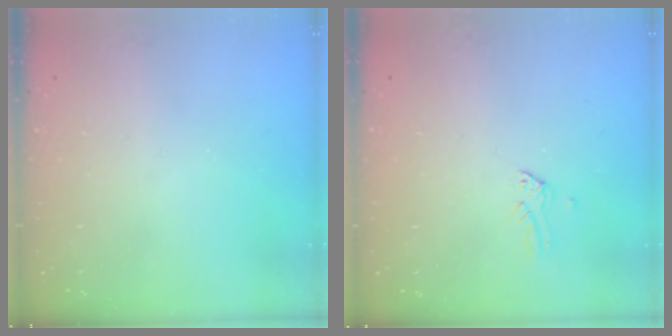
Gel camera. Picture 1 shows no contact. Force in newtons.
{"total": 0.0}